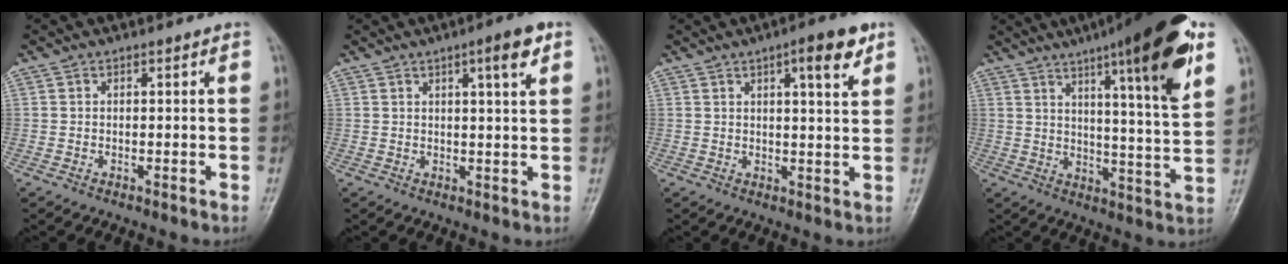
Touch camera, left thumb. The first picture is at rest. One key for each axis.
{"total": 5.3, "fx": 2.6, "fy": 0.7, "fz": 4.5, "tx": -0.065, "ty": -0.009, "tz": 0.037}
{"total": 7.0, "fx": 3.6, "fy": 1.6, "fz": 5.8, "tx": -0.073, "ty": -0.015, "tz": 0.049}
{"total": 20.7, "fx": 10.9, "fy": 2.9, "fz": 17.4, "tx": -0.233, "ty": -0.036, "tz": 0.156}